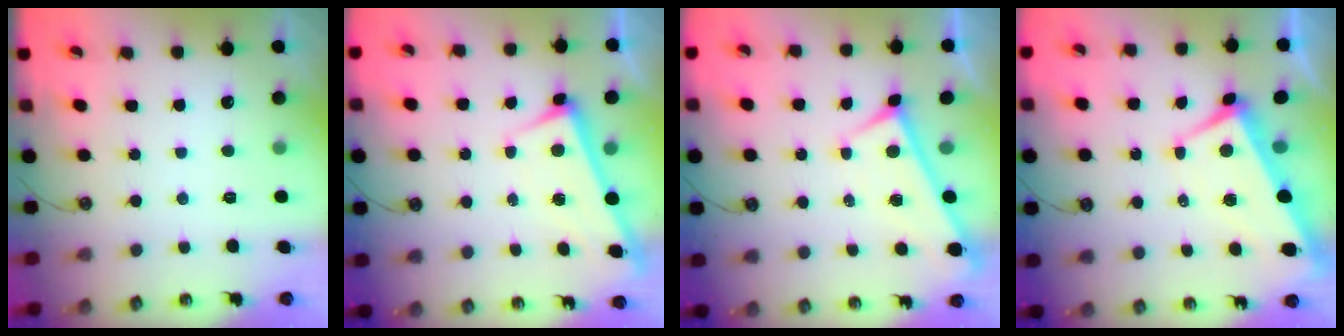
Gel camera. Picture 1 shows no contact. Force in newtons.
{"total": 2.9, "press": 2.9, "slide": 0.3}
{"total": 0.0}
{"total": 1.4, "press": 0.9, "slide": 1.0}